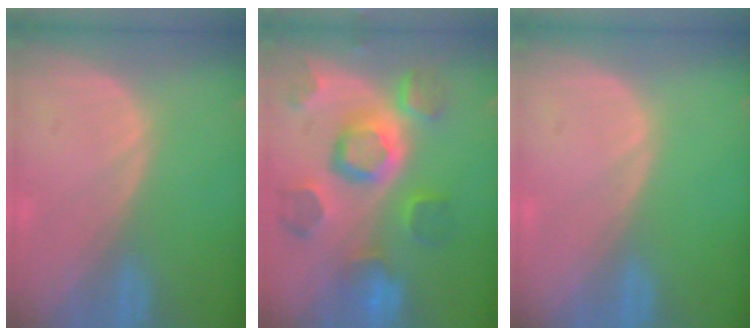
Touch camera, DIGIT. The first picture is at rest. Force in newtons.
{"total": 11.5, "press": 10.0, "slide": 5.6}
{"total": 0.0}